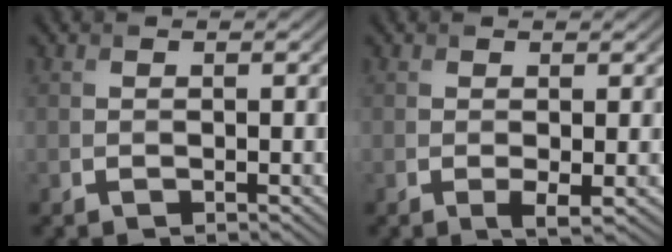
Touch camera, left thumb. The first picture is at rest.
{"total": 1.2, "force": [0.0, 0.1, 1.2], "torque": [-0.023, -0.008, -0.002]}